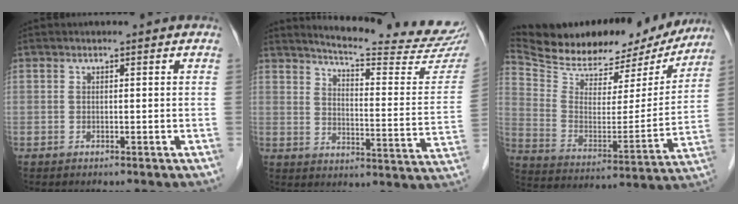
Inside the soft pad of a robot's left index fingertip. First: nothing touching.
{"total": 20.6, "force": [19.5, 0.1, 6.7], "torque": [-0.096, -0.102, 0.233]}
{"total": 26.3, "force": [23.4, 7.6, 9.2], "torque": [-0.172, -0.016, 0.335]}